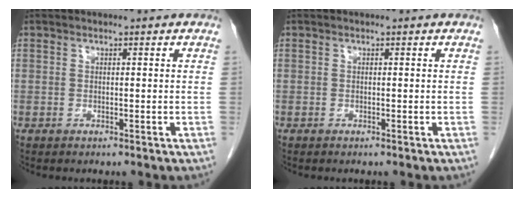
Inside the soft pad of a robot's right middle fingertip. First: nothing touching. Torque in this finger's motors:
{"motor_torque": [0.47, 0.02, 0.01, 0.02]}